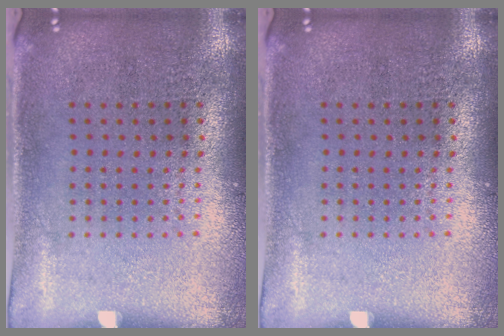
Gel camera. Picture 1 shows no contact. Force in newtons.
{"total": 0.0}